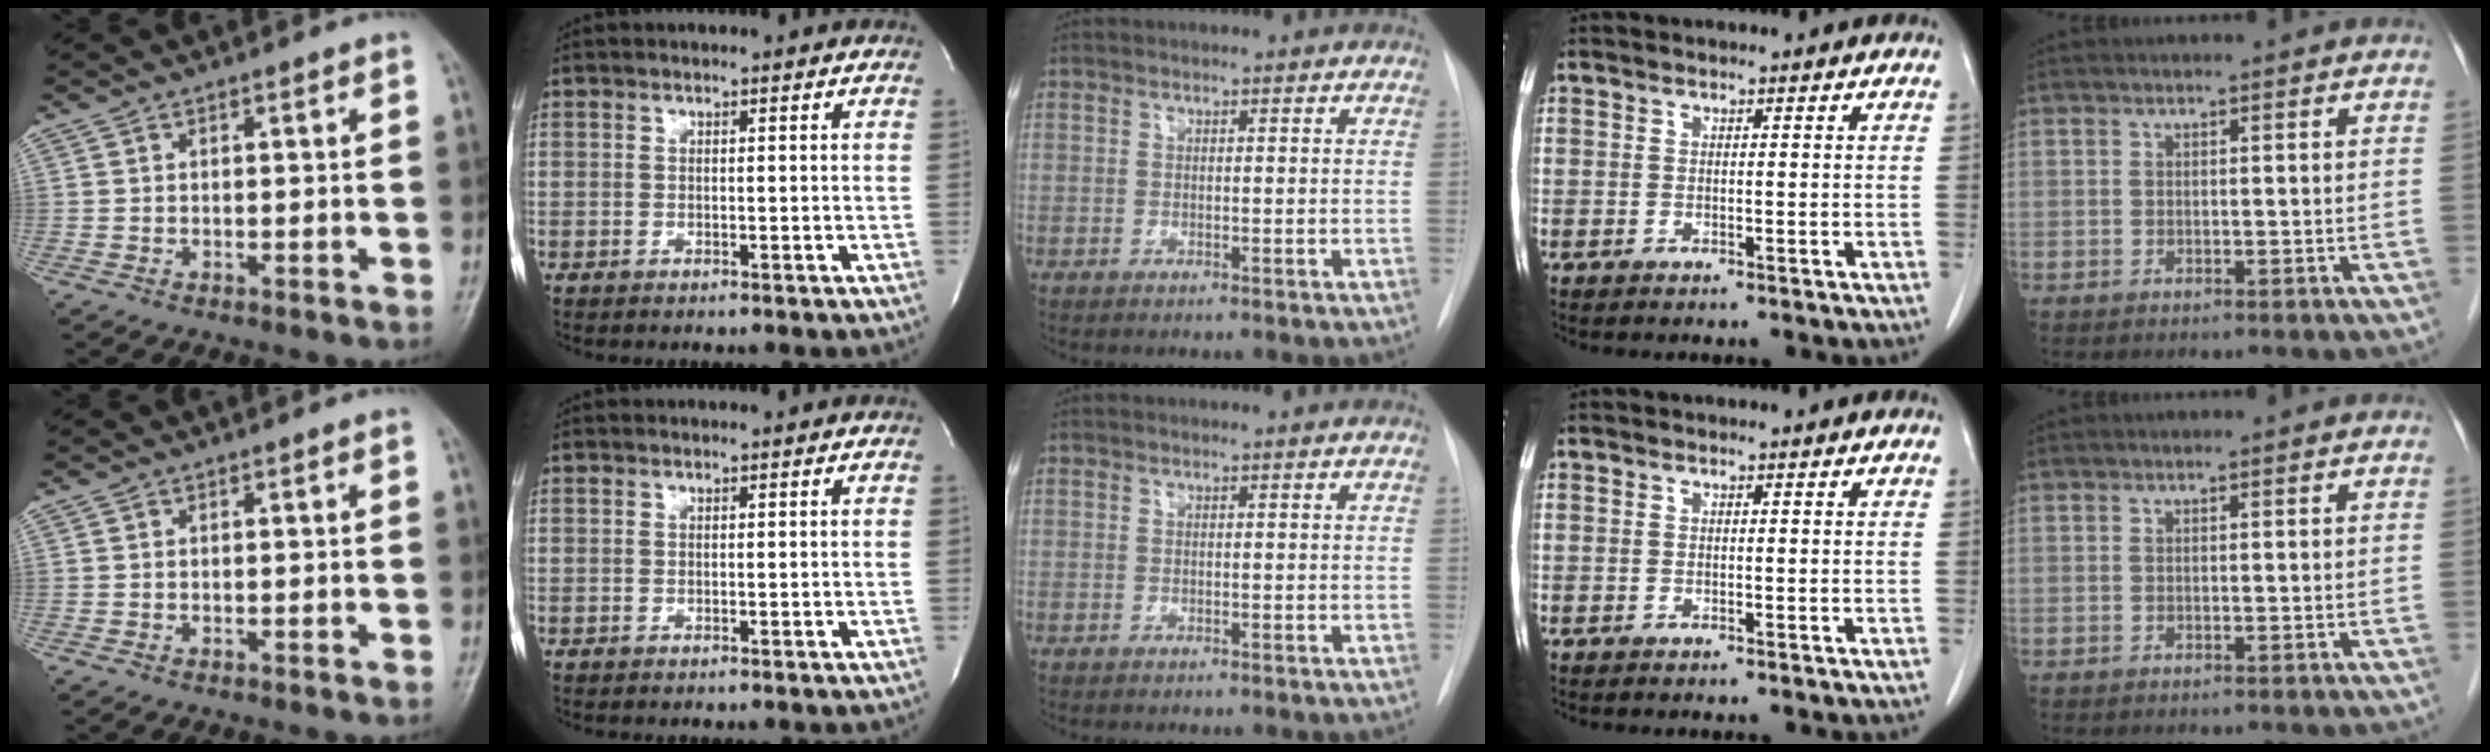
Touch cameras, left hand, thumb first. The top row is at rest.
{}